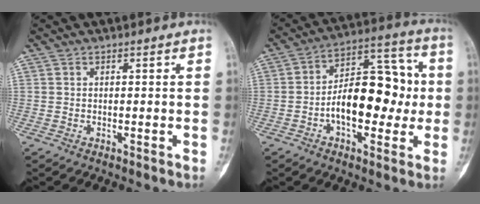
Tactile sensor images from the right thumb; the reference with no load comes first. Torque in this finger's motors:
{"motor_torque": [1.53, 1.58, 1.36, -0.13, 0.12]}